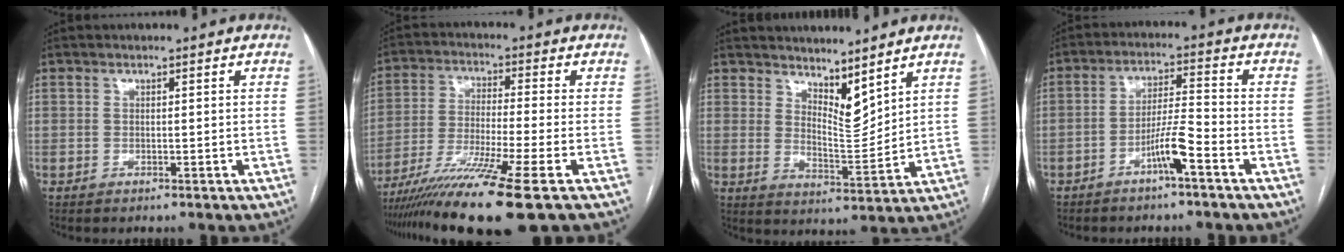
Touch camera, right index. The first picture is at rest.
{"total": 13.9, "force": [-9.4, -1.6, 10.1], "torque": [-0.197, -0.038, -0.166]}
{"total": 6.7, "force": [5.6, 1.7, 3.3], "torque": [-0.060, -0.014, 0.105]}
{"total": 5.9, "force": [-3.3, 0.0, 4.9], "torque": [-0.093, 0.007, -0.061]}